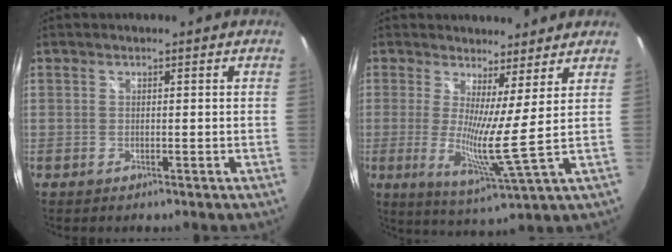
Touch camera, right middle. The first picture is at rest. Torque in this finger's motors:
{"motor_torque": [1.45, -0.08, 0.21, 0.13]}